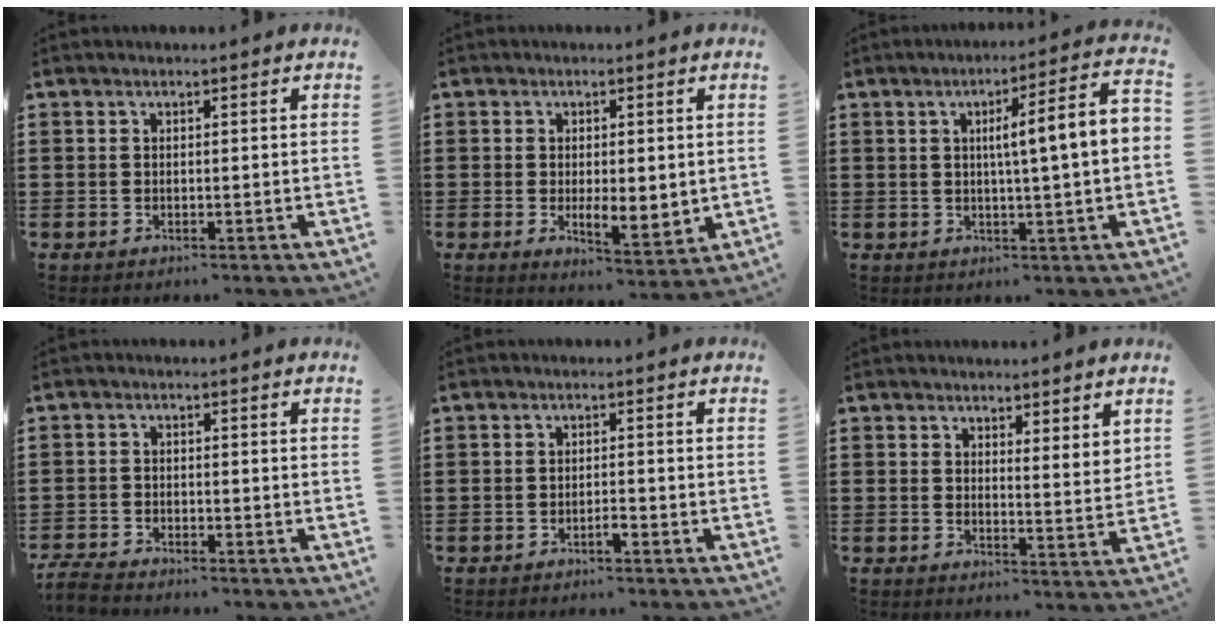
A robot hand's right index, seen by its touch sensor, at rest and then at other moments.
{"total": 3.5, "force": [0.1, 1.6, 3.1], "torque": [-0.060, 0.006, 0.000]}
{"total": 6.7, "force": [0.2, 0.0, 6.7], "torque": [-0.110, -0.013, -0.012]}
{"total": 2.5, "force": [-2.5, 0.2, 0.3], "torque": [-0.015, -0.001, -0.056]}
{"total": 2.1, "force": [-1.7, 0.3, 1.3], "torque": [-0.027, 0.002, -0.031]}
{"total": 2.6, "force": [2.6, 0.4, 0.4], "torque": [-0.017, -0.001, 0.049]}